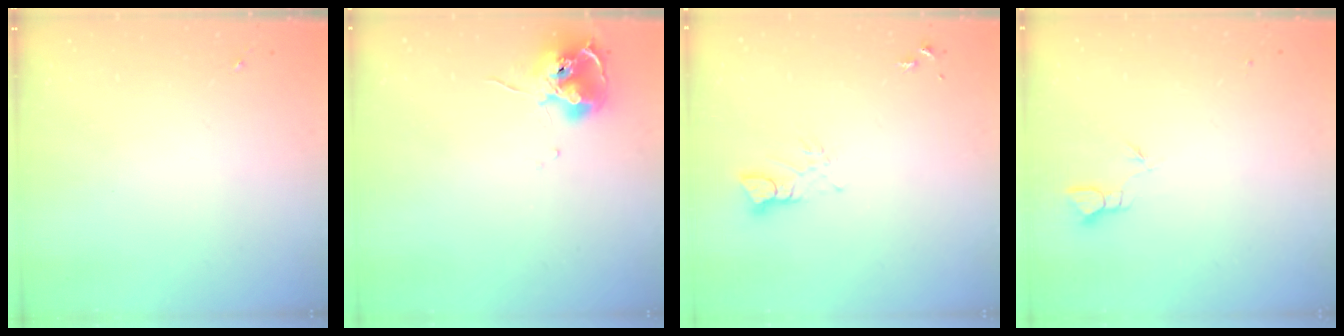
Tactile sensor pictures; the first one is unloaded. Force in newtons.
{"total": 11.9, "press": 11.8, "slide": 1.2}
{"total": 3.4, "press": 3.4, "slide": 0.2}
{"total": 2.0, "press": 2.0, "slide": 0.1}